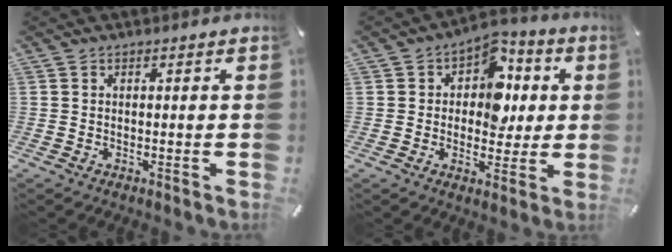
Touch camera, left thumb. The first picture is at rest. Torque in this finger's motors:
{"motor_torque": [1.60, 1.98, 0.74, -0.62, 0.08]}